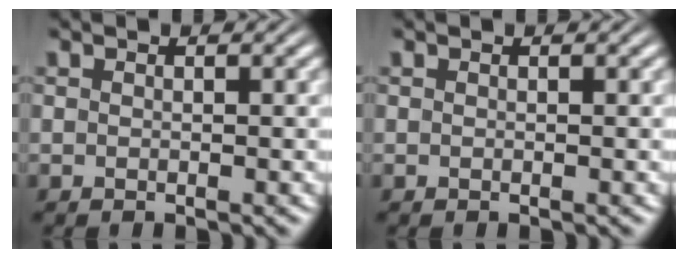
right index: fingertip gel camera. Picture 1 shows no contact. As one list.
[{"total": 0.0}]